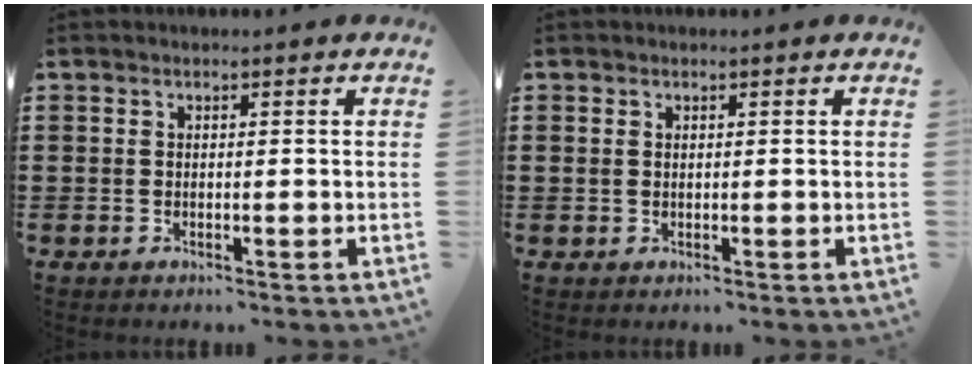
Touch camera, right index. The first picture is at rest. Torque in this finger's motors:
{"motor_torque": [-0.55, 1.18, 0.02, -0.01]}